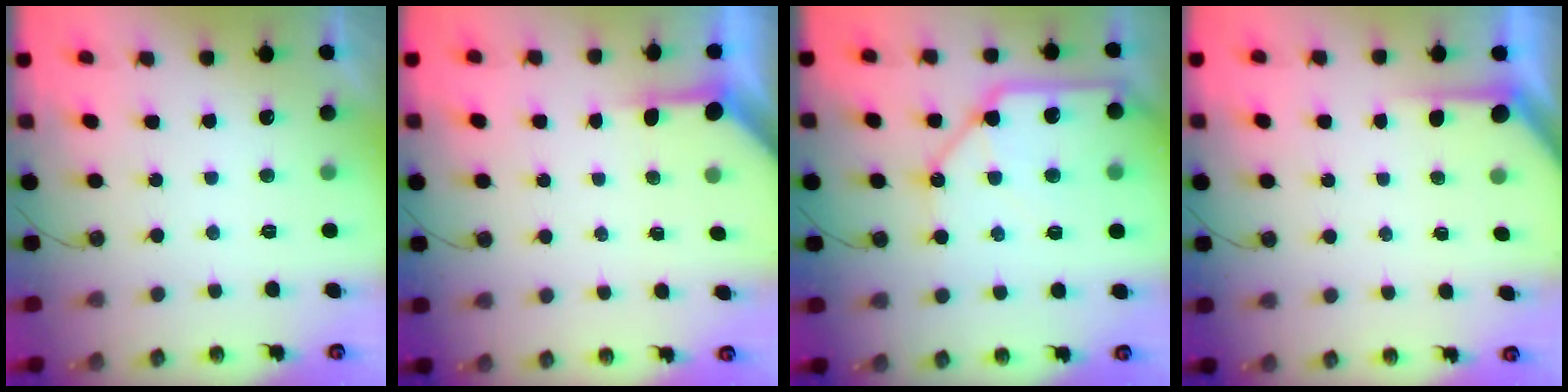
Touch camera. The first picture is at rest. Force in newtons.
{"total": 3.7, "press": 3.7, "slide": 0.3}
{"total": 15.5, "press": 15.4, "slide": 1.7}
{"total": 2.8, "press": 2.8, "slide": 0.2}